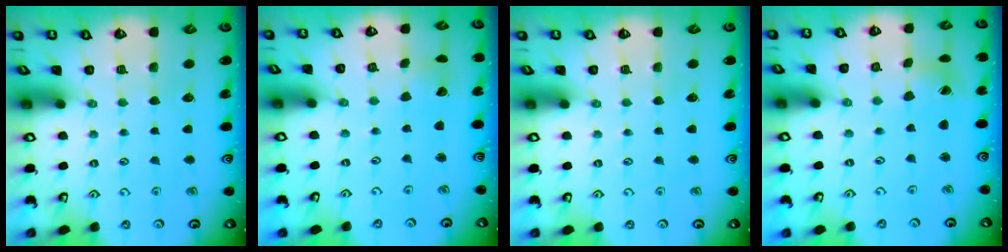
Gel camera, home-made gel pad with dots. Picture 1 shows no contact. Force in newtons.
{"total": 2.0, "press": 2.0, "slide": 0.2}
{"total": 0.0}
{"total": 2.5, "press": 2.5, "slide": 0.3}